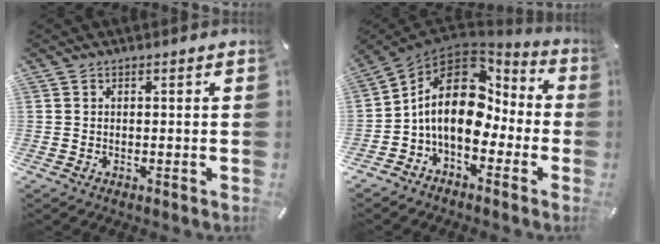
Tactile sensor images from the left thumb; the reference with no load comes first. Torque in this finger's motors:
{"motor_torque": [1.96, 3.05, 2.09, 0.68, 0.58]}